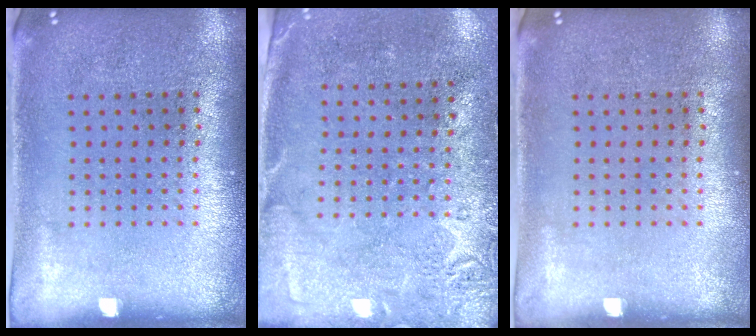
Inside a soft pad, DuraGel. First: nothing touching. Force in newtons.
{"total": 2.7, "press": 2.2, "slide": 1.6}
{"total": 0.0}